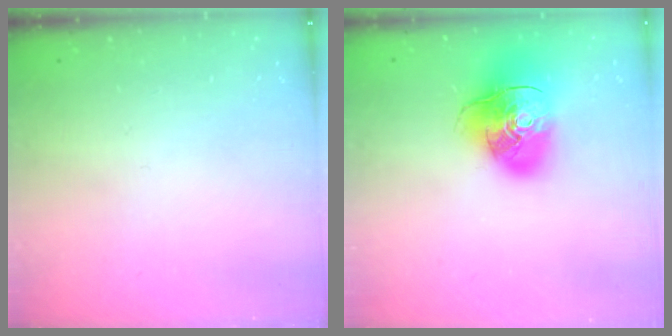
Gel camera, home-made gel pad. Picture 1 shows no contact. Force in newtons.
{"total": 17.9, "press": 17.8, "slide": 2.3}